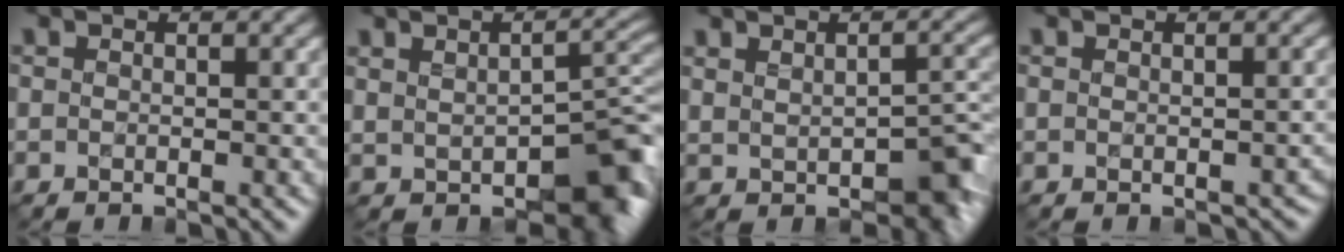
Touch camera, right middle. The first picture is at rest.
{"total": 7.8, "force": [-3.2, 3.7, 6.1], "torque": [-0.079, -0.017, -0.036]}
{"total": 5.3, "force": [-1.9, 2.7, 4.2], "torque": [-0.053, -0.016, -0.013]}
{"total": 1.5, "force": [-0.8, 1.0, 0.7], "torque": [0.000, -0.007, -0.007]}